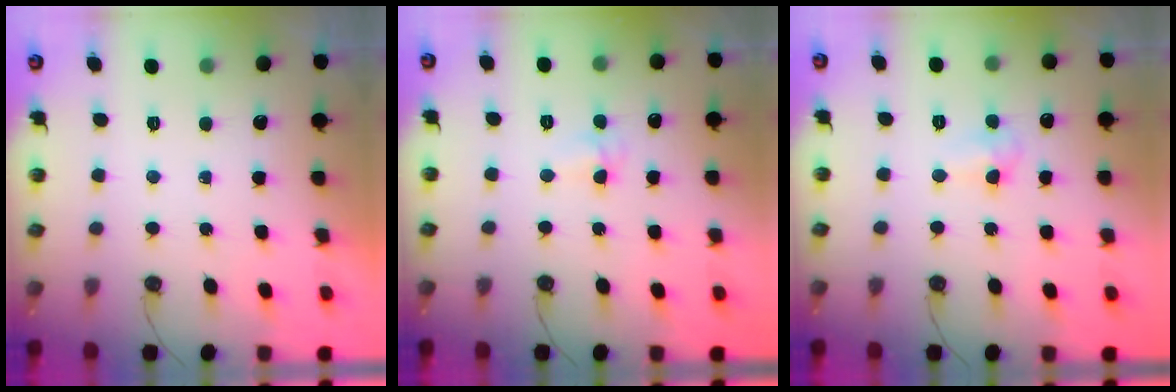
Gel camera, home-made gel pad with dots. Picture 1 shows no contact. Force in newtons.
{"total": 4.0, "press": 3.9, "slide": 0.5}
{"total": 3.5, "press": 3.4, "slide": 0.8}